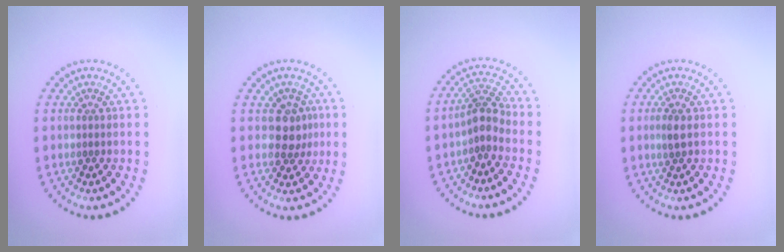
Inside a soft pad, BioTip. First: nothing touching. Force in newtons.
{"total": 2.5, "press": 2.1, "slide": 1.4}
{"total": 2.6, "press": 1.9, "slide": 1.8}
{"total": 1.2, "press": 1.2, "slide": 0.3}